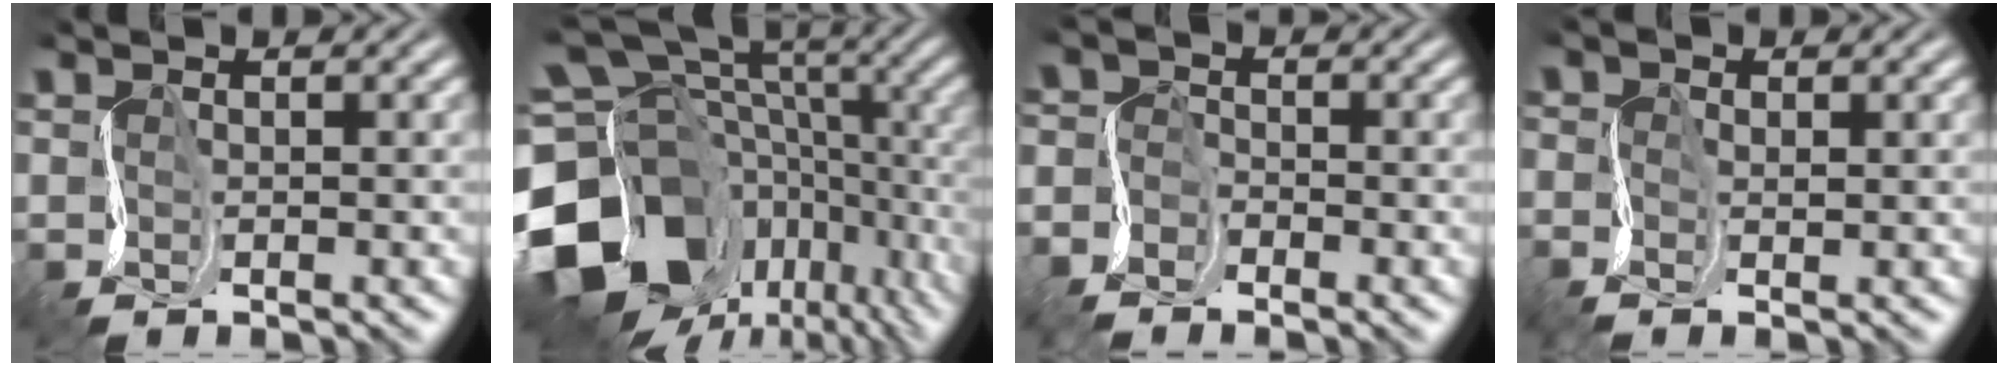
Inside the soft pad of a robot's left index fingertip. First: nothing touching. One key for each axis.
{"total": 19.8, "fx": -8.0, "fy": 14.4, "fz": 11.0, "tx": -0.224, "ty": -0.012, "tz": -0.083}
{"total": 3.0, "fx": -2.8, "fy": 1.0, "fz": 0.0, "tx": -0.007, "ty": -0.003, "tz": -0.062}
{"total": 1.0, "fx": -0.9, "fy": 0.2, "fz": 0.3, "tx": -0.009, "ty": -0.004, "tz": -0.019}